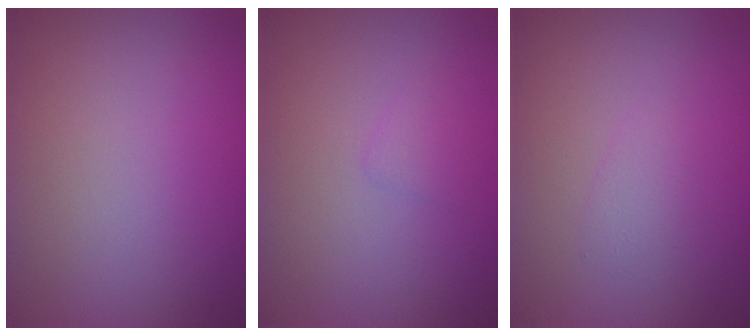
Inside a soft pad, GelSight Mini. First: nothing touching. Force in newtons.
{"total": 0.8, "press": 0.8, "slide": 0.0}
{"total": 1.0, "press": 1.0, "slide": 0.0}